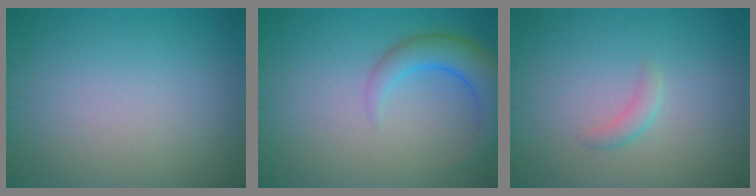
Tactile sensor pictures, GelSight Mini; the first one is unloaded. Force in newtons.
{"total": 4.6, "press": 4.6, "slide": 0.4}
{"total": 1.2, "press": 1.2, "slide": 0.1}